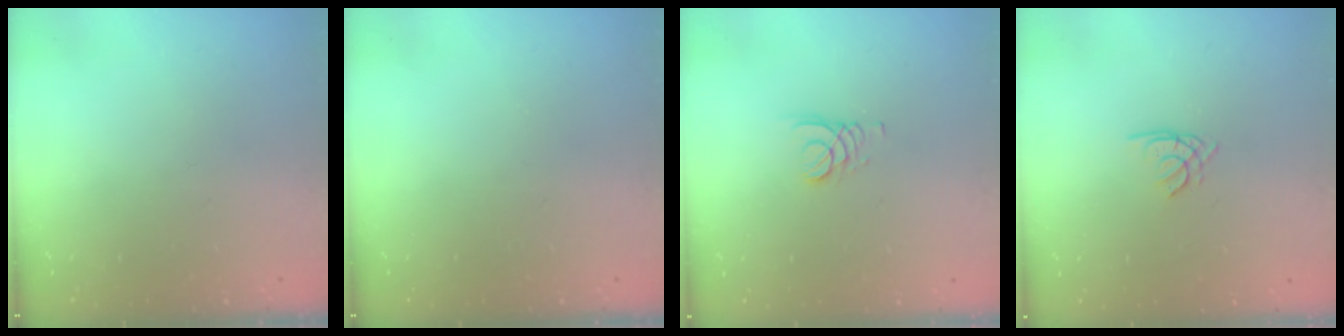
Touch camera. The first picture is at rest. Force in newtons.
{"total": 0.0}
{"total": 2.4, "press": 2.4, "slide": 0.2}
{"total": 1.2, "press": 1.1, "slide": 0.3}